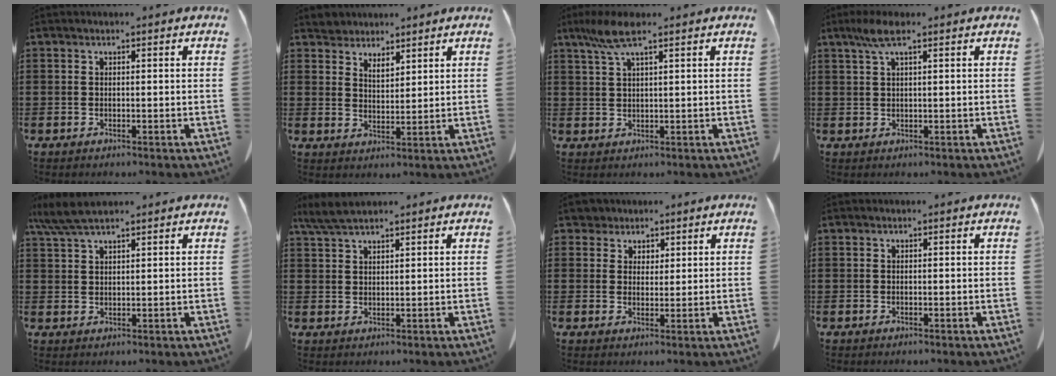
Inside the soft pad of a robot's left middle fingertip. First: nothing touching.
{"total": 3.4, "force": [3.2, 1.1, -0.1], "torque": [-0.010, -0.004, 0.062]}
{"total": 4.9, "force": [2.8, 0.8, 3.9], "torque": [-0.090, -0.001, 0.050]}
{"total": 3.7, "force": [1.8, 0.7, 3.1], "torque": [-0.067, 0.003, 0.032]}
{"total": 4.9, "force": [3.9, 0.8, 3.0], "torque": [-0.067, -0.003, 0.074]}
{"total": 3.6, "force": [3.0, 0.5, 2.0], "torque": [-0.047, -0.002, 0.057]}
{"total": 3.5, "force": [2.6, 2.4, 0.3], "torque": [-0.022, 0.010, 0.049]}
{"total": 0.0}